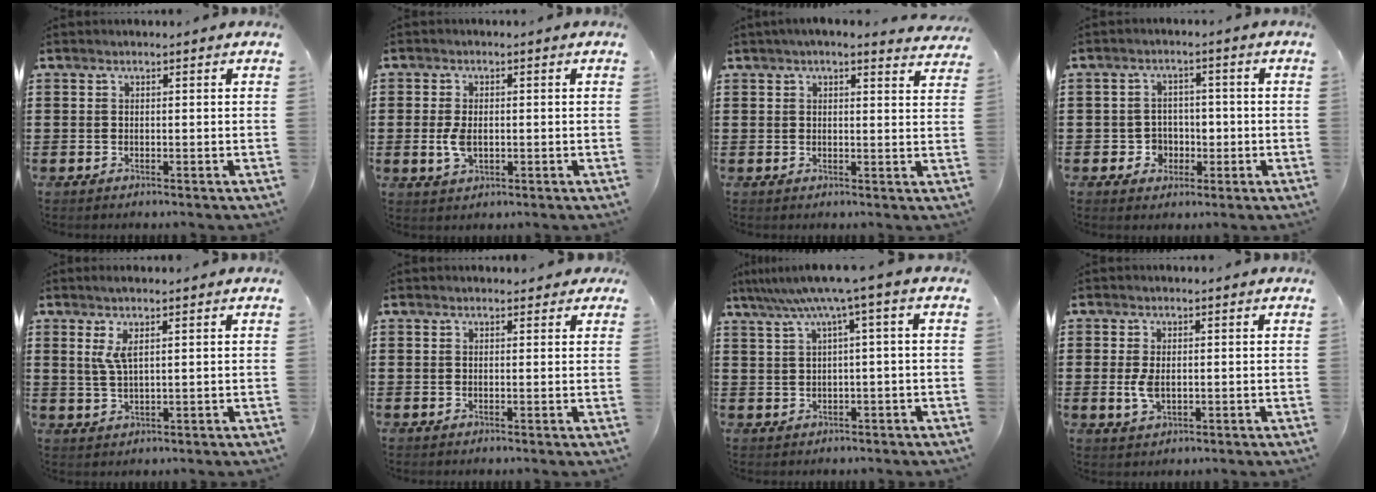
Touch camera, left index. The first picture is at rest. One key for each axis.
{"total": 3.6, "fx": -0.3, "fy": 2.0, "fz": 3.0, "tx": -0.078, "ty": -0.004, "tz": -0.011}
{"total": 2.9, "fx": 2.6, "fy": 0.0, "fz": 1.3, "tx": -0.034, "ty": -0.001, "tz": 0.048}
{"total": 3.9, "fx": -0.8, "fy": 3.7, "fz": 1.0, "tx": -0.032, "ty": 0.009, "tz": -0.019}
{"total": 3.8, "fx": 1.3, "fy": 0.7, "fz": 3.5, "tx": -0.071, "ty": 0.002, "tz": 0.022}
{"total": 1.1, "fx": 0.8, "fy": 0.6, "fz": 0.5, "tx": -0.003, "ty": 0.003, "tz": 0.012}
{"total": 5.7, "fx": 2.1, "fy": -0.6, "fz": 5.3, "tx": -0.104, "ty": -0.012, "tz": 0.032}
{"total": 3.5, "fx": -0.1, "fy": 1.9, "fz": 2.9, "tx": -0.070, "ty": -0.001, "tz": -0.005}